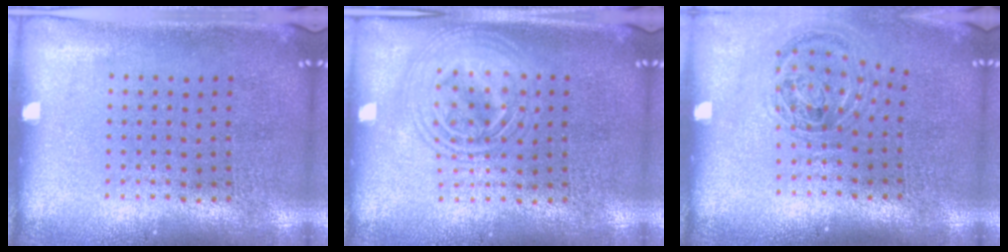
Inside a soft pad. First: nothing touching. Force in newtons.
{"total": 2.8, "press": 2.8, "slide": 0.4}
{"total": 1.2, "press": 1.1, "slide": 0.4}